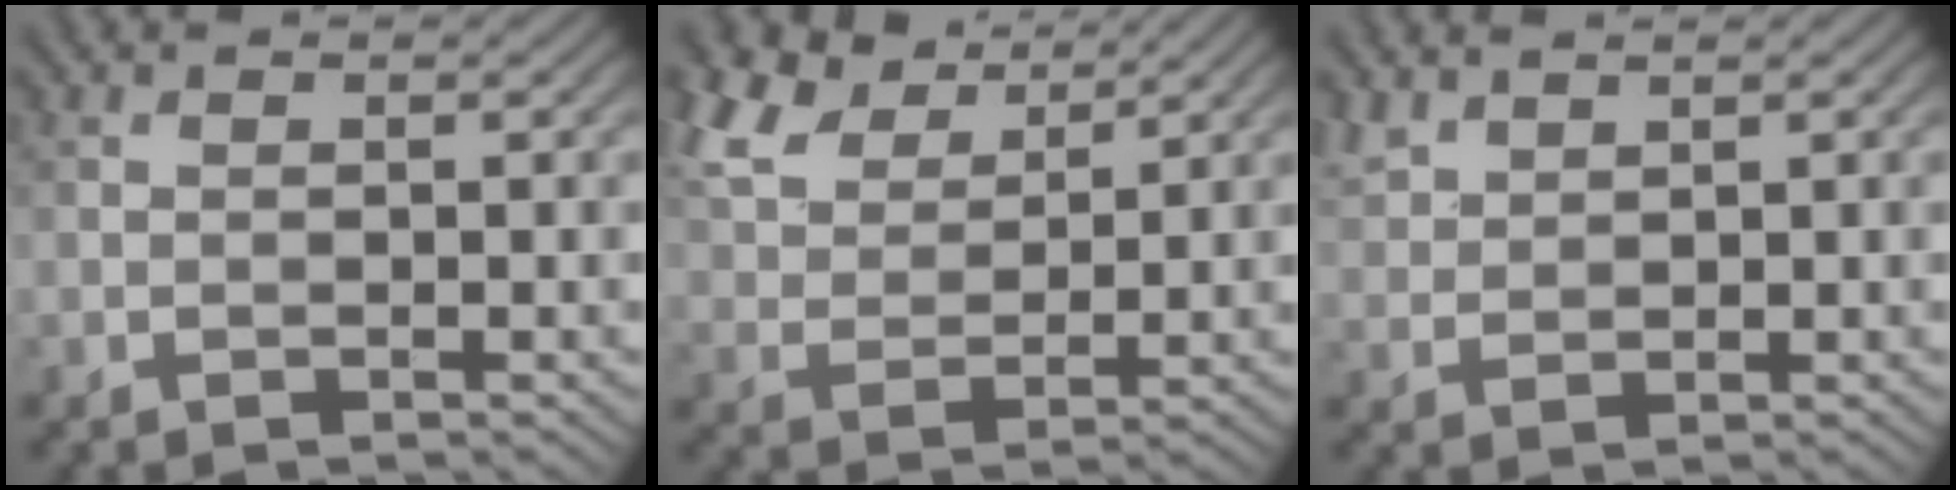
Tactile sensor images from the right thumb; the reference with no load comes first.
{"total": 9.2, "force": [6.4, 4.5, 4.9], "torque": [-0.135, 0.021, 0.128]}
{"total": 2.8, "force": [2.2, 1.2, 1.1], "torque": [-0.032, 0.007, 0.057]}